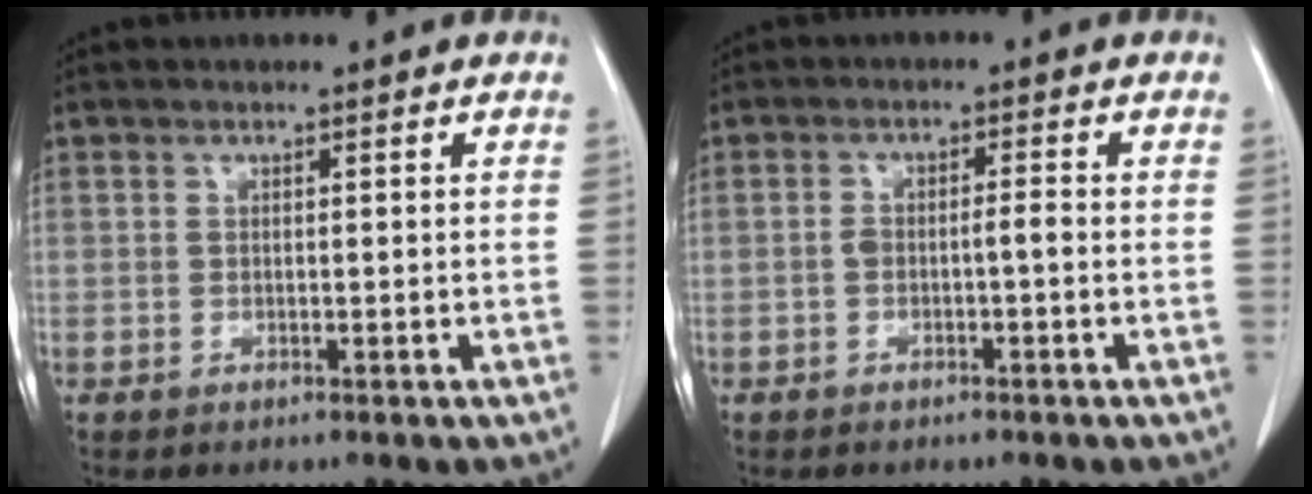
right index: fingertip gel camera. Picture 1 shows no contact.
{"total": 2.3, "force": [-0.7, 0.5, 2.1], "torque": [-0.038, 0.007, -0.012]}